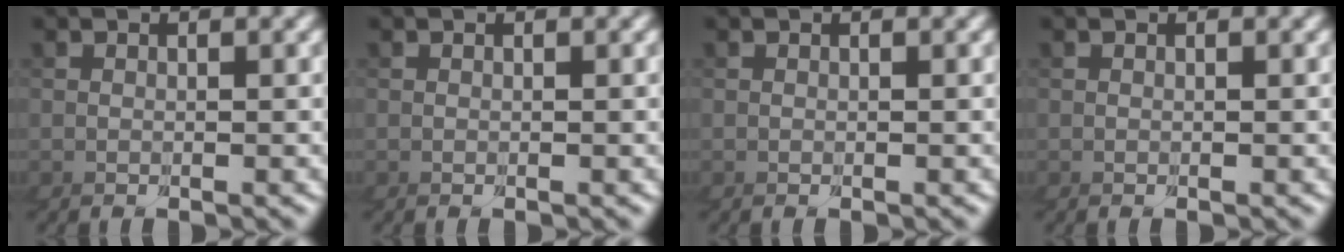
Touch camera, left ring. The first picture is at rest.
{"total": 0.0}
{"total": 0.0}
{"total": 0.0}